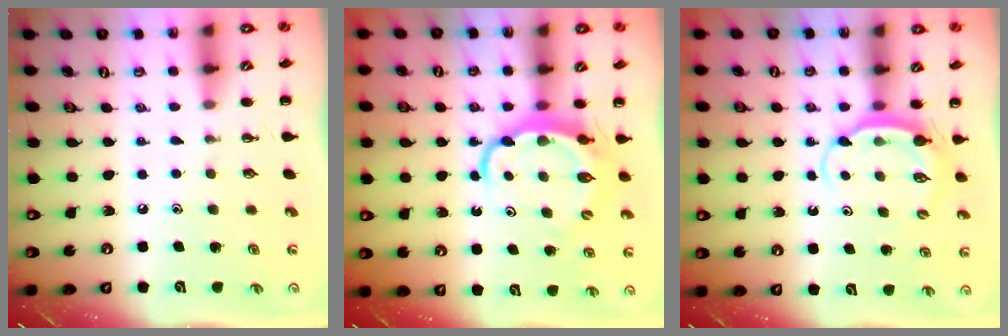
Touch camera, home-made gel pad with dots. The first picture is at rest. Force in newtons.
{"total": 7.3, "press": 7.3, "slide": 0.6}
{"total": 6.5, "press": 6.4, "slide": 0.7}